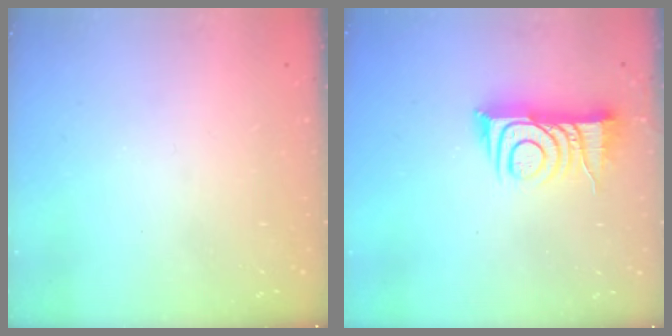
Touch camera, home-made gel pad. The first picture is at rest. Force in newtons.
{"total": 11.5, "press": 11.5, "slide": 0.3}